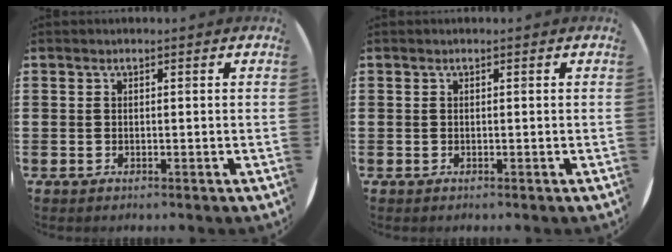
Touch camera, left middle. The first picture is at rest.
{"total": 0.0}